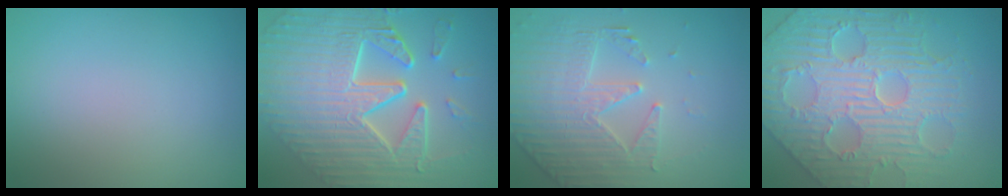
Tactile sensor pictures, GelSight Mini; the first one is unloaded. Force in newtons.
{"total": 10.8, "press": 7.4, "slide": 7.9}
{"total": 4.9, "press": 3.9, "slide": 2.9}
{"total": 6.9, "press": 5.9, "slide": 3.6}